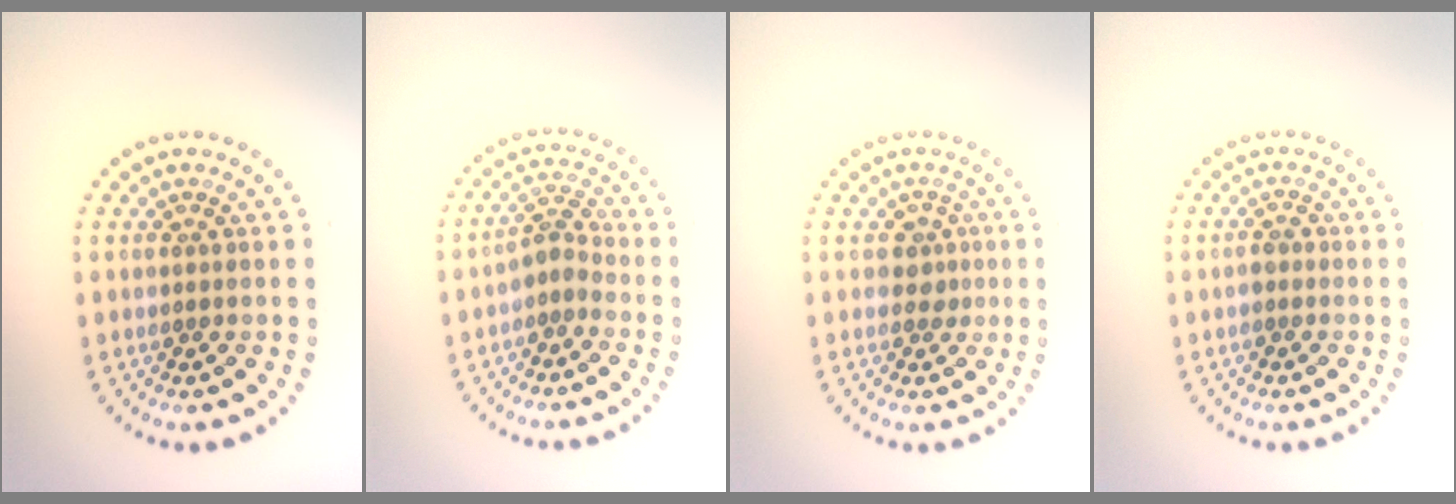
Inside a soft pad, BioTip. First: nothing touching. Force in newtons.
{"total": 2.0, "press": 1.5, "slide": 1.3}
{"total": 1.6, "press": 1.4, "slide": 0.8}
{"total": 1.1, "press": 0.9, "slide": 0.5}